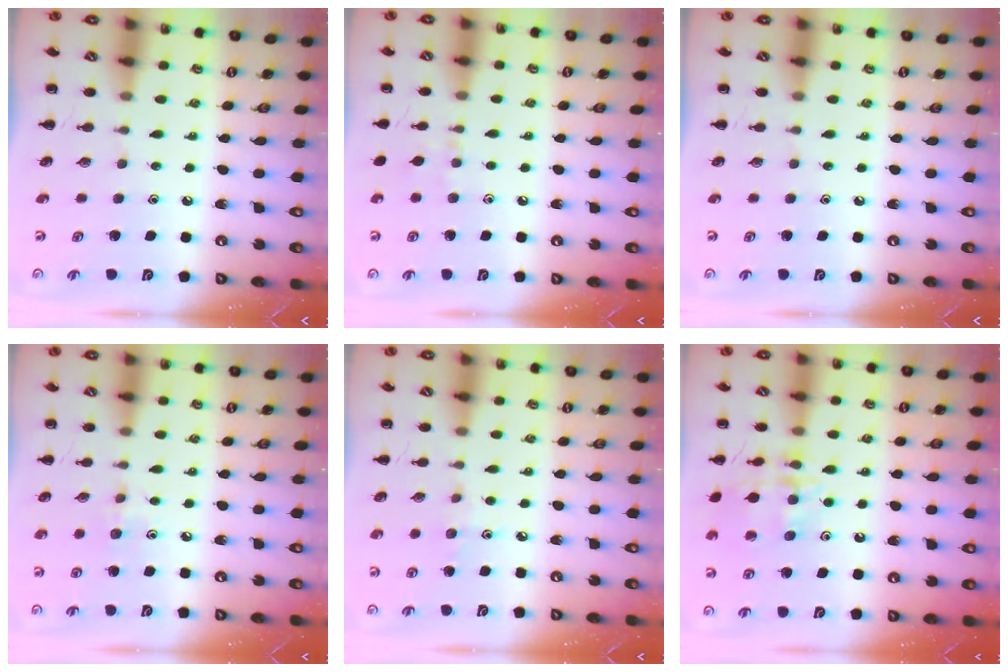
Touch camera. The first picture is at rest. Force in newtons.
{"total": 5.7, "press": 5.4, "slide": 2.0}
{"total": 0.0}
{"total": 5.4, "press": 5.1, "slide": 1.9}
{"total": 3.5, "press": 3.3, "slide": 1.3}
{"total": 15.8, "press": 15.8, "slide": 1.0}